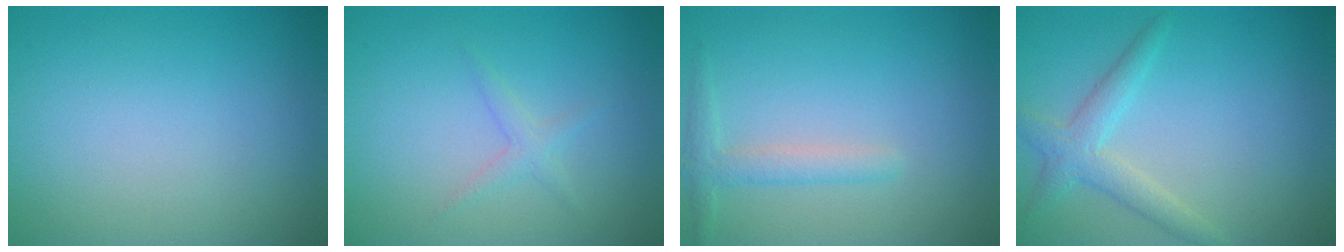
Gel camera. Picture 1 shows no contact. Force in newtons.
{"total": 1.2, "press": 1.2, "slide": 0.1}
{"total": 1.9, "press": 1.9, "slide": 0.1}
{"total": 2.8, "press": 2.7, "slide": 0.2}